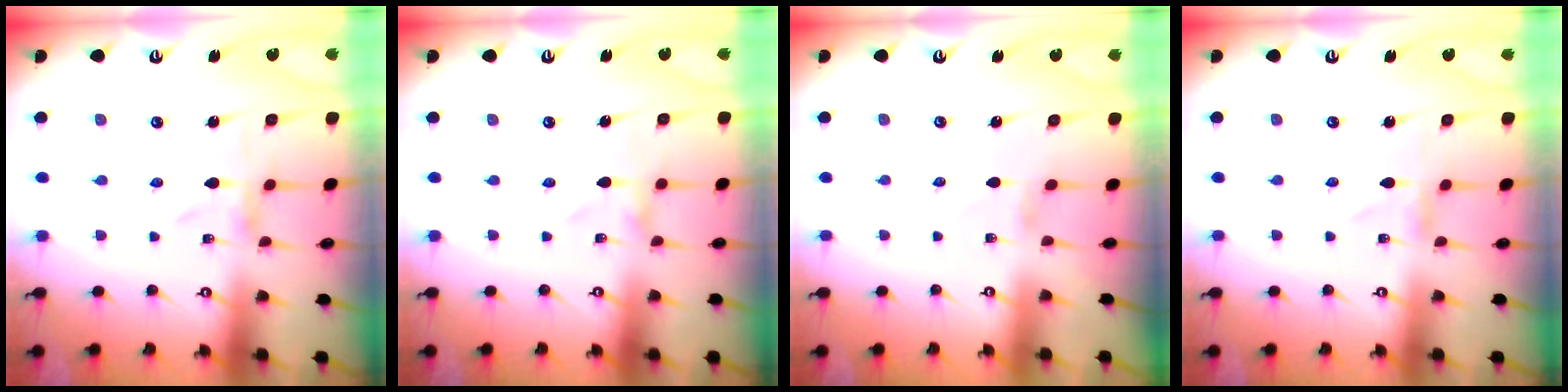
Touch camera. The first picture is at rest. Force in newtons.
{"total": 0.0}
{"total": 0.9, "press": 0.8, "slide": 0.2}
{"total": 0.6, "press": 0.5, "slide": 0.2}